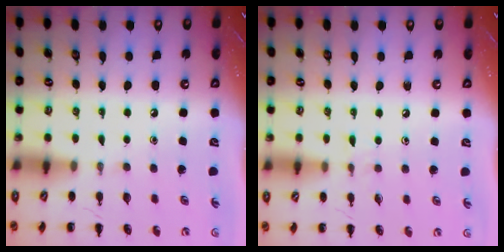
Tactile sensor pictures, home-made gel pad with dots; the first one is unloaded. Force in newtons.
{"total": 3.7, "press": 3.4, "slide": 1.6}